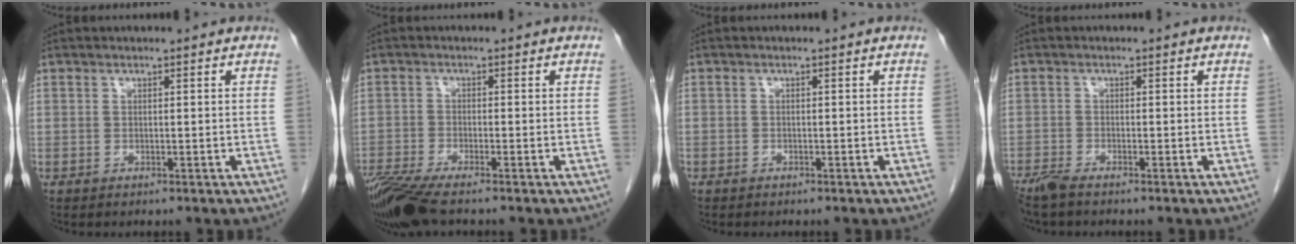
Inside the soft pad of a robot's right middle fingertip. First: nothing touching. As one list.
[{"total": 7.8, "force": [-6.3, 0.4, 4.5], "torque": [-0.087, -0.021, -0.116]}, {"total": 0.9, "force": [-0.7, 0.5, 0.1], "torque": [-0.006, 0.002, -0.011]}, {"total": 2.8, "force": [-2.4, 0.1, 1.5], "torque": [-0.035, -0.008, -0.050]}]